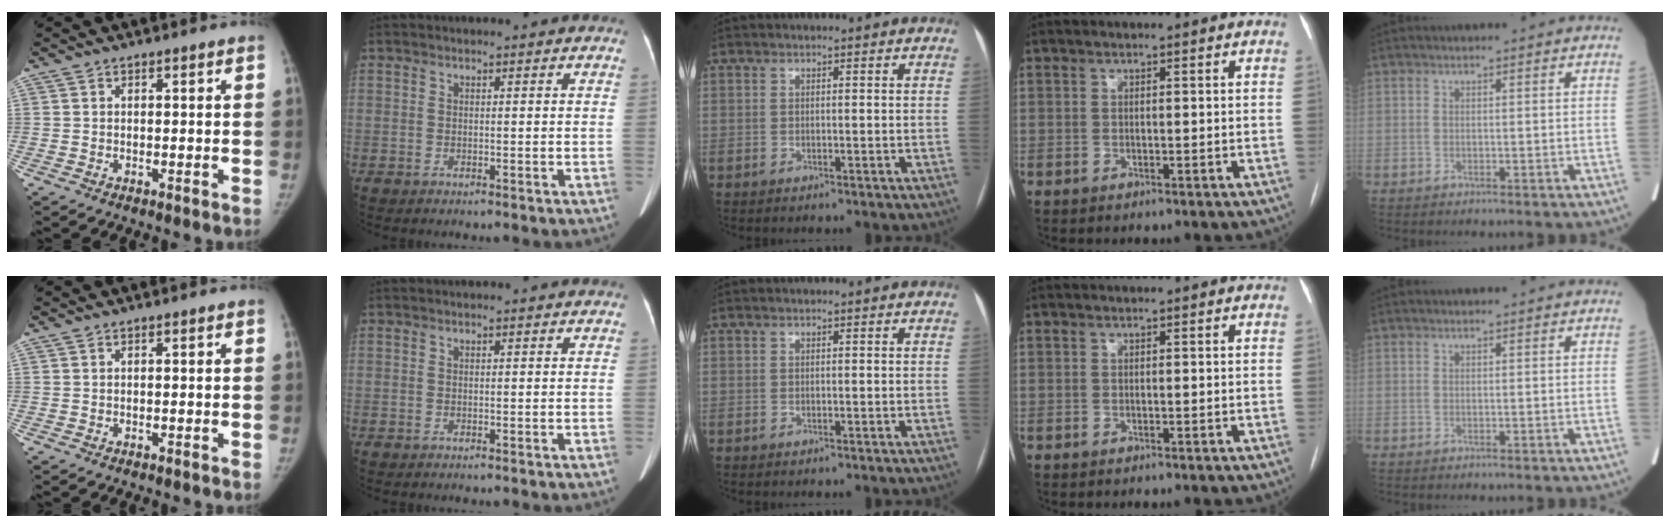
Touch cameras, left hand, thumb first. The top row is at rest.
{}